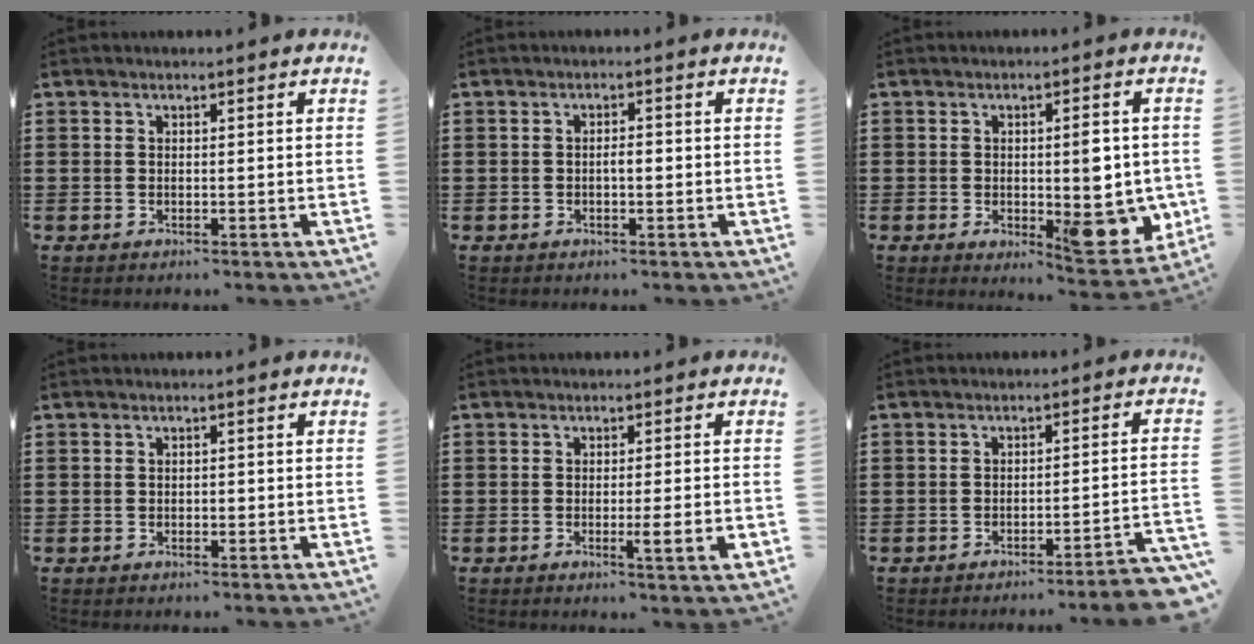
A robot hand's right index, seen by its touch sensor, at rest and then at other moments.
{"total": 1.7, "force": [-0.4, 0.5, 1.6], "torque": [-0.029, 0.002, -0.007]}
{"total": 8.1, "force": [-0.5, 3.2, 7.4], "torque": [-0.086, -0.011, -0.008]}
{"total": 0.5, "force": [-0.2, 0.4, 0.3], "torque": [-0.007, 0.002, -0.004]}
{"total": 3.8, "force": [-1.1, 0.0, 3.6], "torque": [-0.066, -0.012, -0.020]}
{"total": 3.3, "force": [-2.8, -0.6, 1.7], "torque": [-0.031, -0.013, -0.057]}